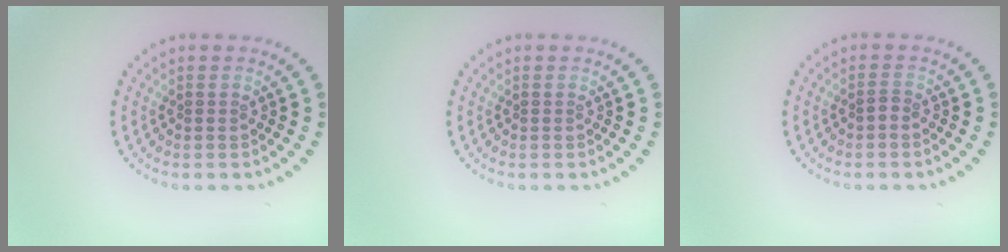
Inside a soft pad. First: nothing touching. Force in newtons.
{"total": 0.0}
{"total": 0.8, "press": 0.5, "slide": 0.6}